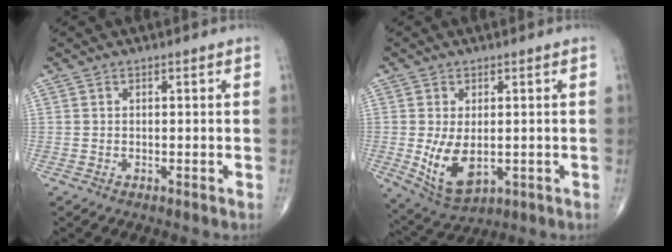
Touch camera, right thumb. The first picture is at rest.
{"total": 8.7, "force": [-1.0, 4.9, 7.1], "torque": [-0.127, -0.015, 0.001]}